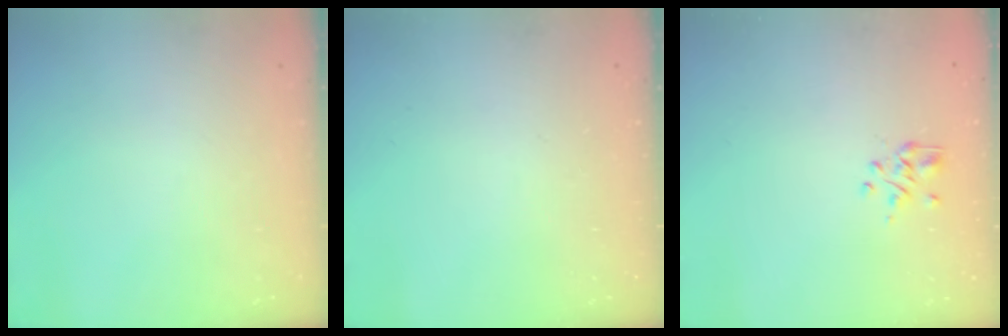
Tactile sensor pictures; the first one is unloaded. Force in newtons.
{"total": 0.0}
{"total": 1.9, "press": 1.7, "slide": 0.9}